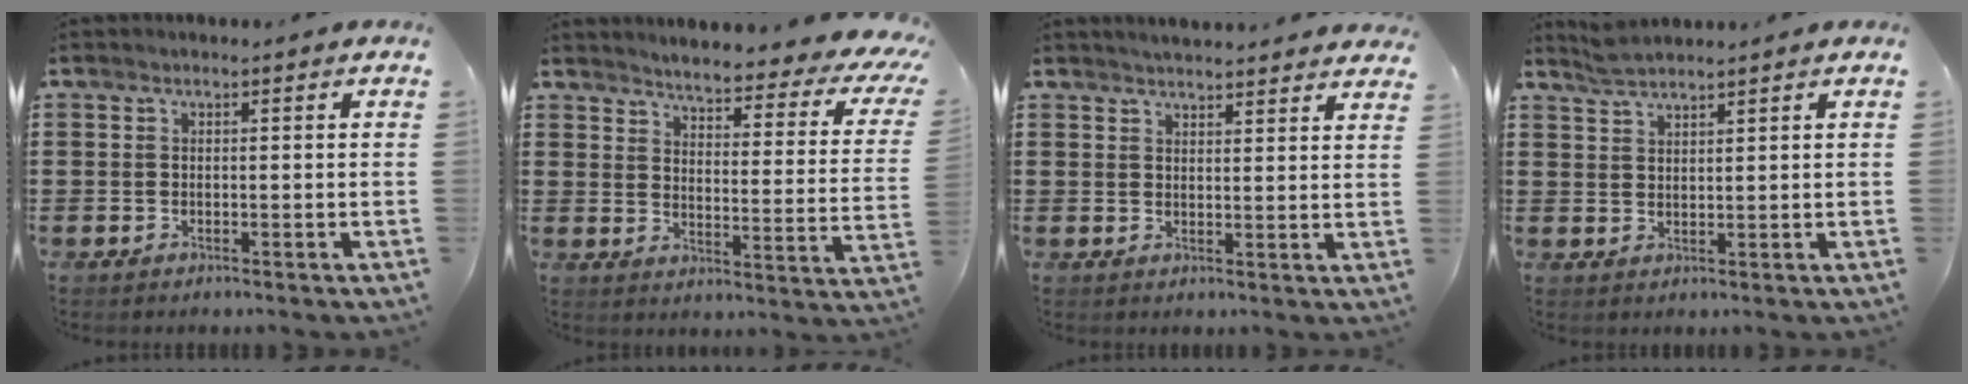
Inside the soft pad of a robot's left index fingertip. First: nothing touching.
{"total": 4.2, "force": [3.7, 0.0, 1.9], "torque": [-0.043, -0.041, 0.053]}
{"total": 2.8, "force": [2.8, -0.1, 0.2], "torque": [-0.011, -0.009, 0.050]}
{"total": 2.5, "force": [2.4, 0.2, 0.7], "torque": [-0.020, 0.001, 0.046]}